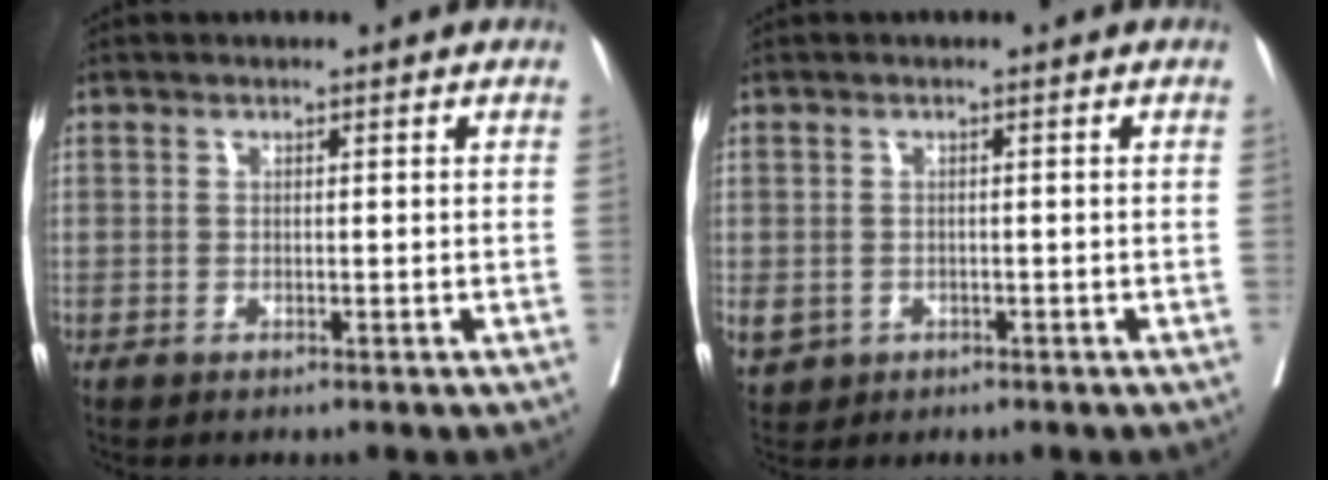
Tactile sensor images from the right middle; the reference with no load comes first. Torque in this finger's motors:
{"motor_torque": [0.43, -0.36, 0.32, 0.08]}